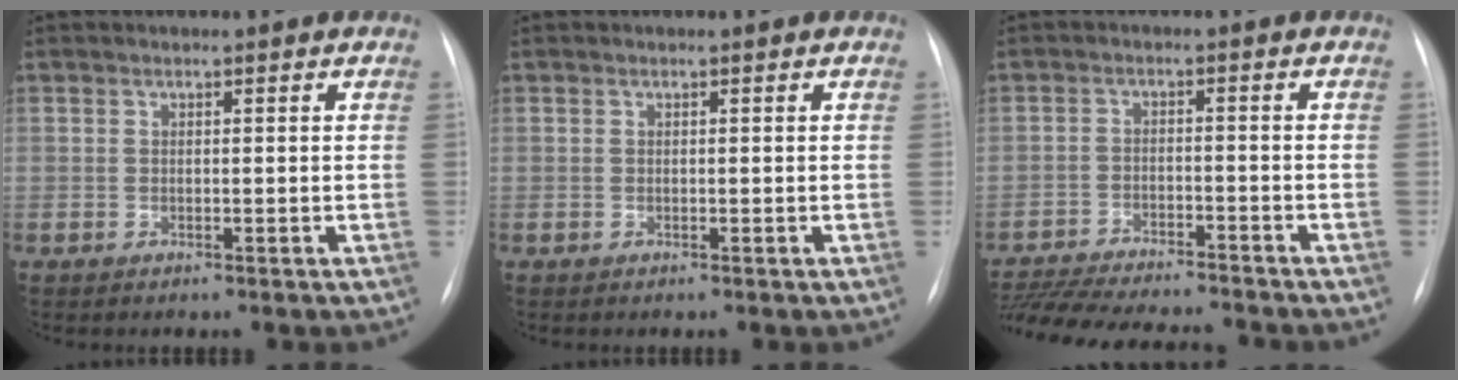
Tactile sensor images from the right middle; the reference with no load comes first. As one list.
[{"total": 0.0}, {"total": 17.9, "force": [-16.3, 2.3, 7.0], "torque": [-0.161, -0.026, -0.240]}]